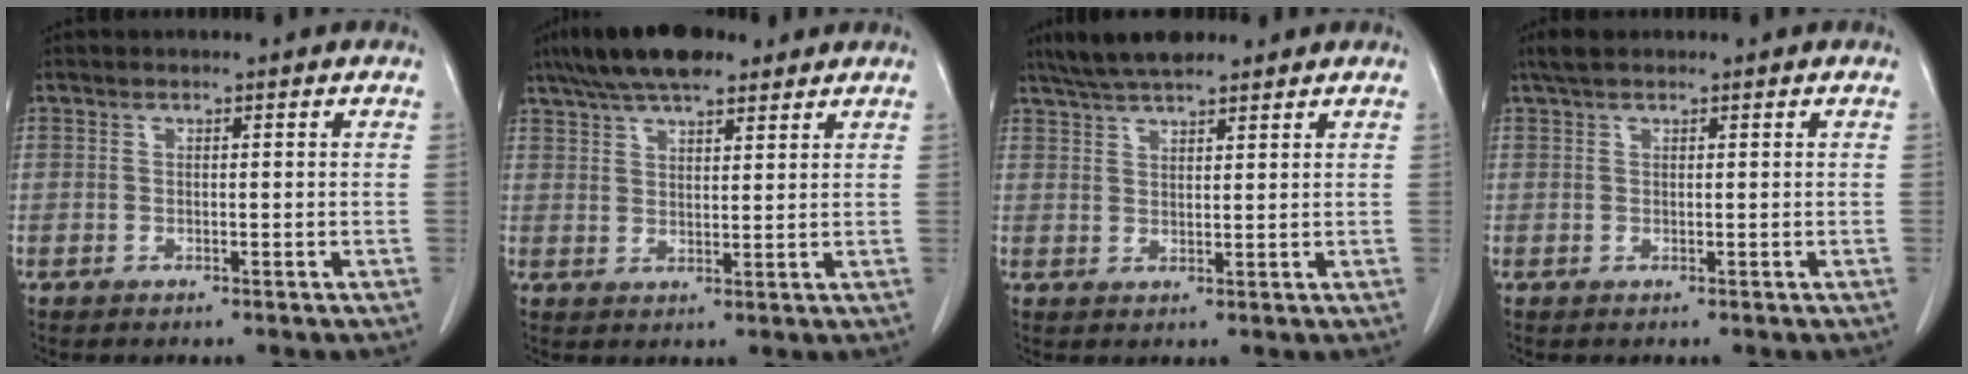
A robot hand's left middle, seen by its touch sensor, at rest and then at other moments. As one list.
[{"total": 10.7, "force": [8.3, 2.9, 6.1], "torque": [-0.106, 0.028, 0.143]}, {"total": 7.5, "force": [6.2, 1.5, 3.8], "torque": [-0.067, 0.023, 0.111]}, {"total": 2.3, "force": [1.8, 0.8, 1.3], "torque": [-0.025, 0.019, 0.034]}]